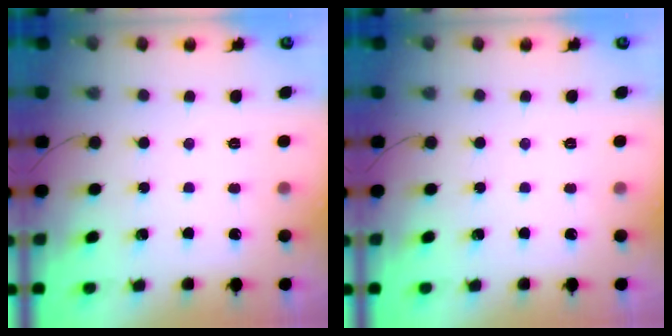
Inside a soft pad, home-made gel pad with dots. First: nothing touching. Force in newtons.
{"total": 0.0}